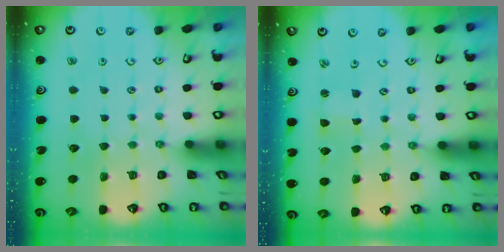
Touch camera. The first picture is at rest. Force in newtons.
{"total": 0.9, "press": 0.9, "slide": 0.1}